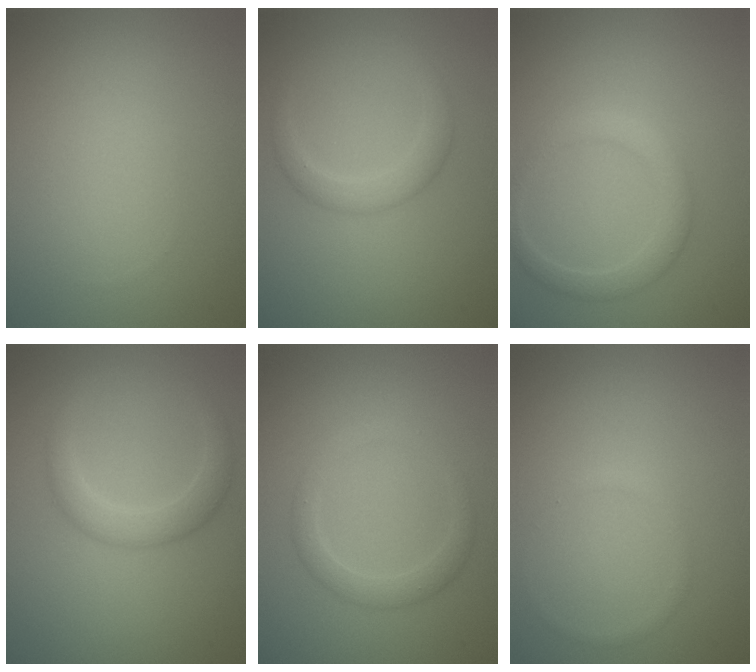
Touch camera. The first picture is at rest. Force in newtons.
{"total": 2.1, "press": 2.1, "slide": 0.1}
{"total": 2.3, "press": 2.3, "slide": 0.2}
{"total": 2.6, "press": 2.6, "slide": 0.0}
{"total": 2.0, "press": 2.0, "slide": 0.1}
{"total": 0.6, "press": 0.6, "slide": 0.1}